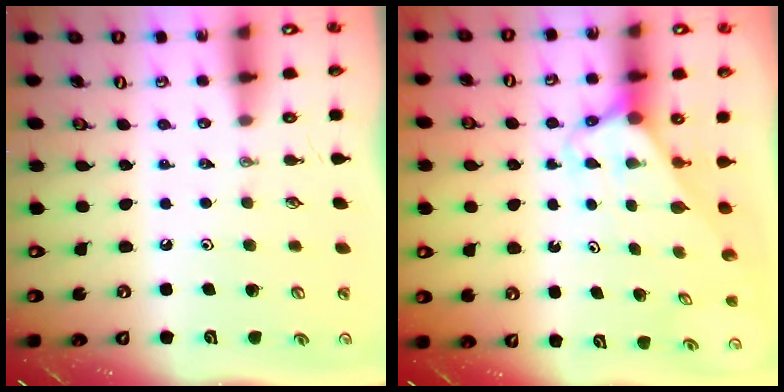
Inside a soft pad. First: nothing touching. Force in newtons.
{"total": 2.8, "press": 2.8, "slide": 0.2}